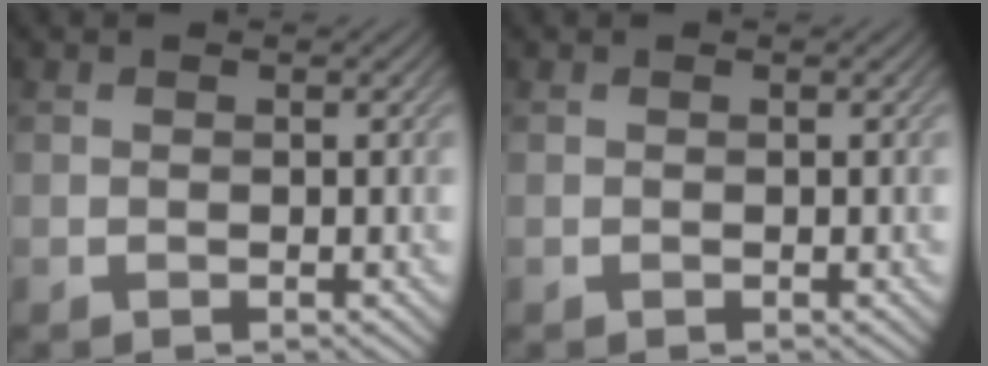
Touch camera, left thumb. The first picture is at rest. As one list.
[{"total": 0.0}]